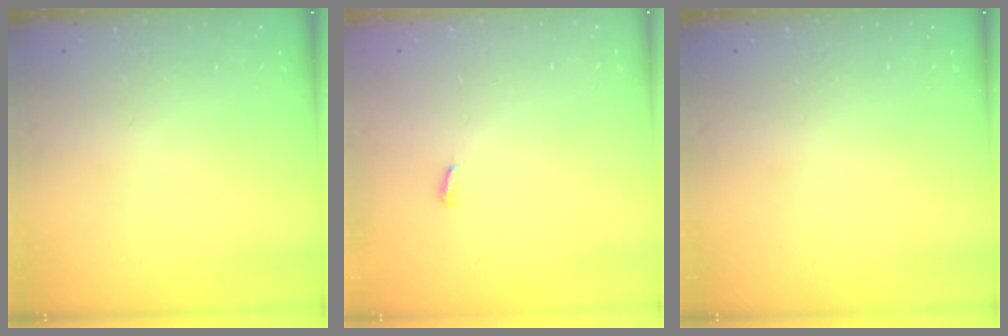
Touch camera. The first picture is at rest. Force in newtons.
{"total": 2.6, "press": 2.6, "slide": 0.2}
{"total": 0.0}